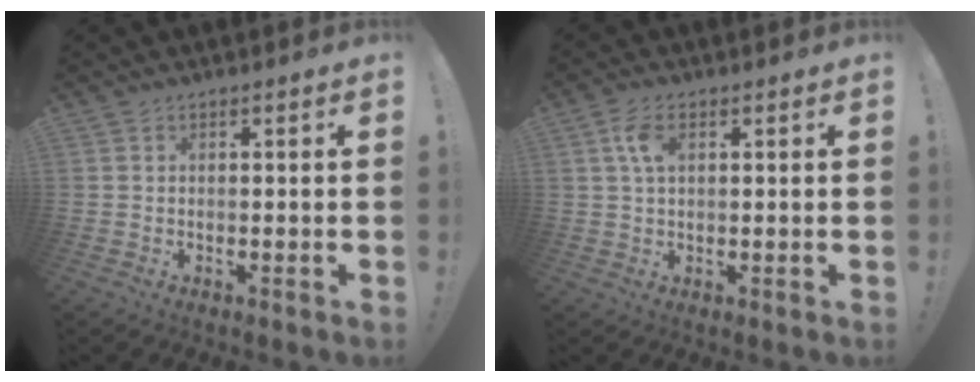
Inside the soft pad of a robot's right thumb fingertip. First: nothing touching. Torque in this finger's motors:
{"motor_torque": [0.58, 0.70, 0.45, -0.08, 0.02]}